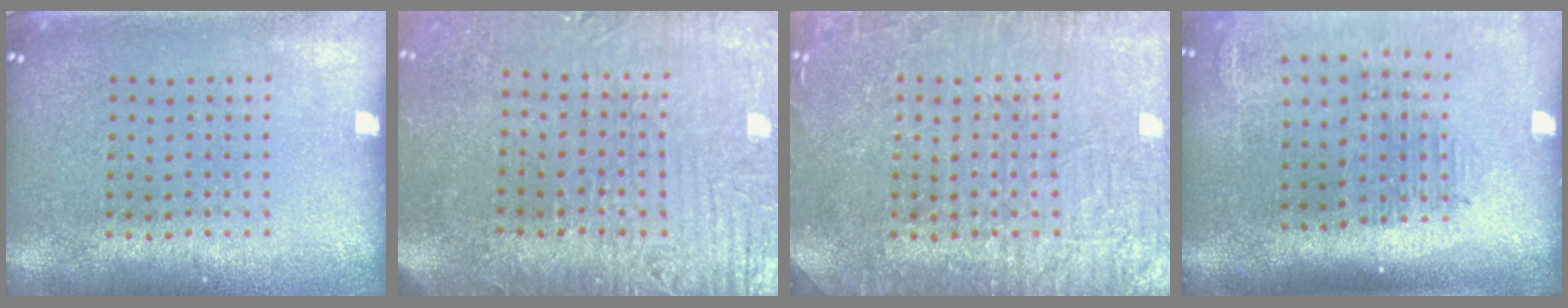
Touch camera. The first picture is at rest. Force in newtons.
{"total": 4.1, "press": 3.8, "slide": 1.4}
{"total": 4.1, "press": 4.1, "slide": 0.6}
{"total": 2.1, "press": 1.7, "slide": 1.2}